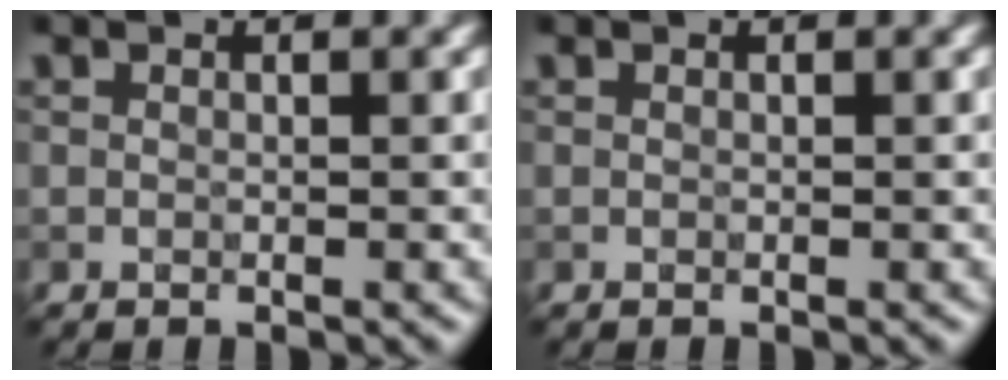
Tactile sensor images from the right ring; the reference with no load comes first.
{"total": 0.0}